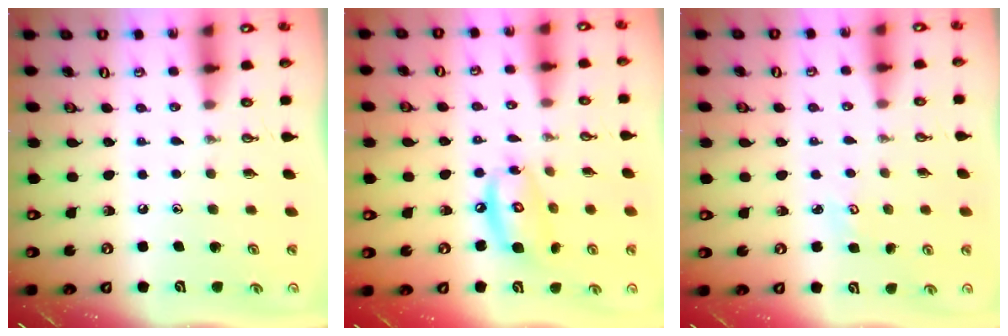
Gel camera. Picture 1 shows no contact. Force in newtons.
{"total": 11.3, "press": 11.3, "slide": 1.2}
{"total": 2.7, "press": 2.7, "slide": 0.3}